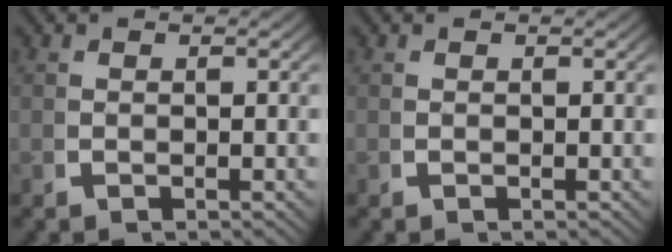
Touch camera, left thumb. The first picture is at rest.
{"total": 0.0}